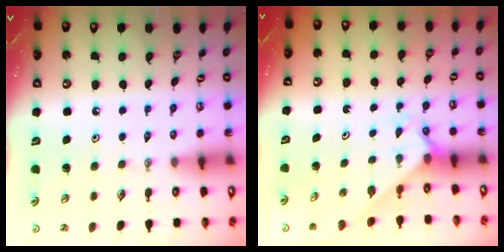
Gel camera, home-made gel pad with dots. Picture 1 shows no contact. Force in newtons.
{"total": 2.1, "press": 2.1, "slide": 0.2}